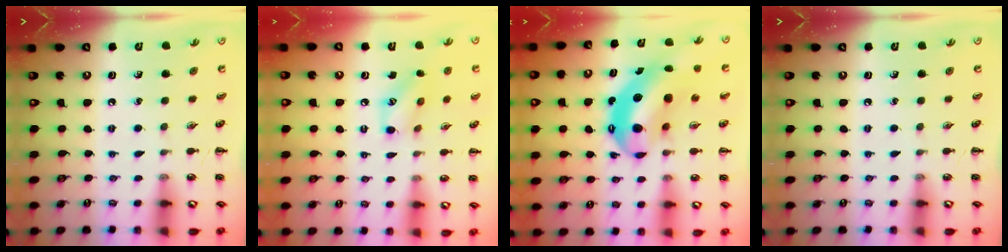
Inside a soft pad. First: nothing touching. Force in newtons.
{"total": 8.7, "press": 8.7, "slide": 0.3}
{"total": 12.0, "press": 11.6, "slide": 3.0}
{"total": 0.0}